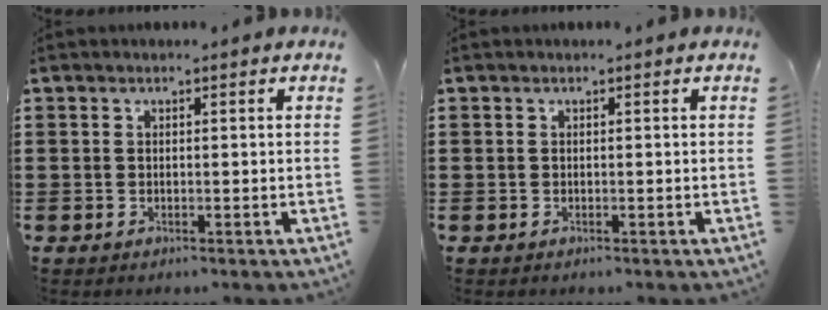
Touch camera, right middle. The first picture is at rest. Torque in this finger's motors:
{"motor_torque": [-2.14, 0.00, 0.11, 0.02]}